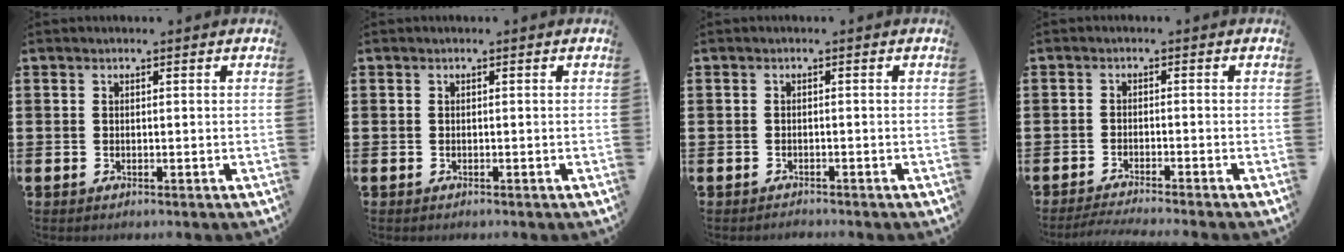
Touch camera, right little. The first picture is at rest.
{"total": 0.0}
{"total": 0.7, "force": [-0.7, 0.0, -0.1], "torque": [-0.002, -0.001, -0.016]}
{"total": 1.8, "force": [-1.7, -0.2, 0.7], "torque": [-0.009, 0.003, -0.034]}